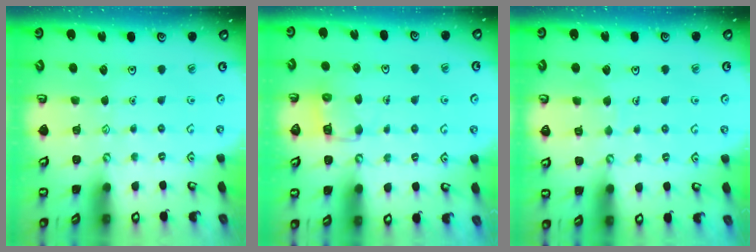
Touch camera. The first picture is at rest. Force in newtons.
{"total": 4.6, "press": 4.5, "slide": 0.4}
{"total": 3.5, "press": 3.5, "slide": 0.3}